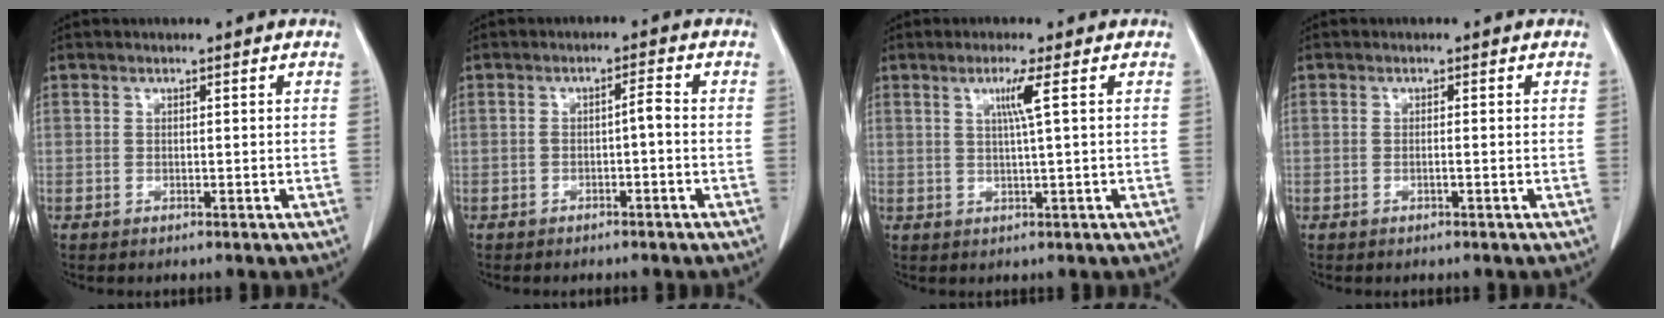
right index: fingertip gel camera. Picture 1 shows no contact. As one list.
[{"total": 1.9, "force": [-0.6, 0.2, 1.8], "torque": [-0.026, 0.004, -0.012]}, {"total": 3.3, "force": [1.1, -0.9, 3.0], "torque": [-0.059, -0.002, 0.020]}, {"total": 0.5, "force": [-0.2, -0.1, 0.5], "torque": [-0.007, 0.002, -0.004]}]